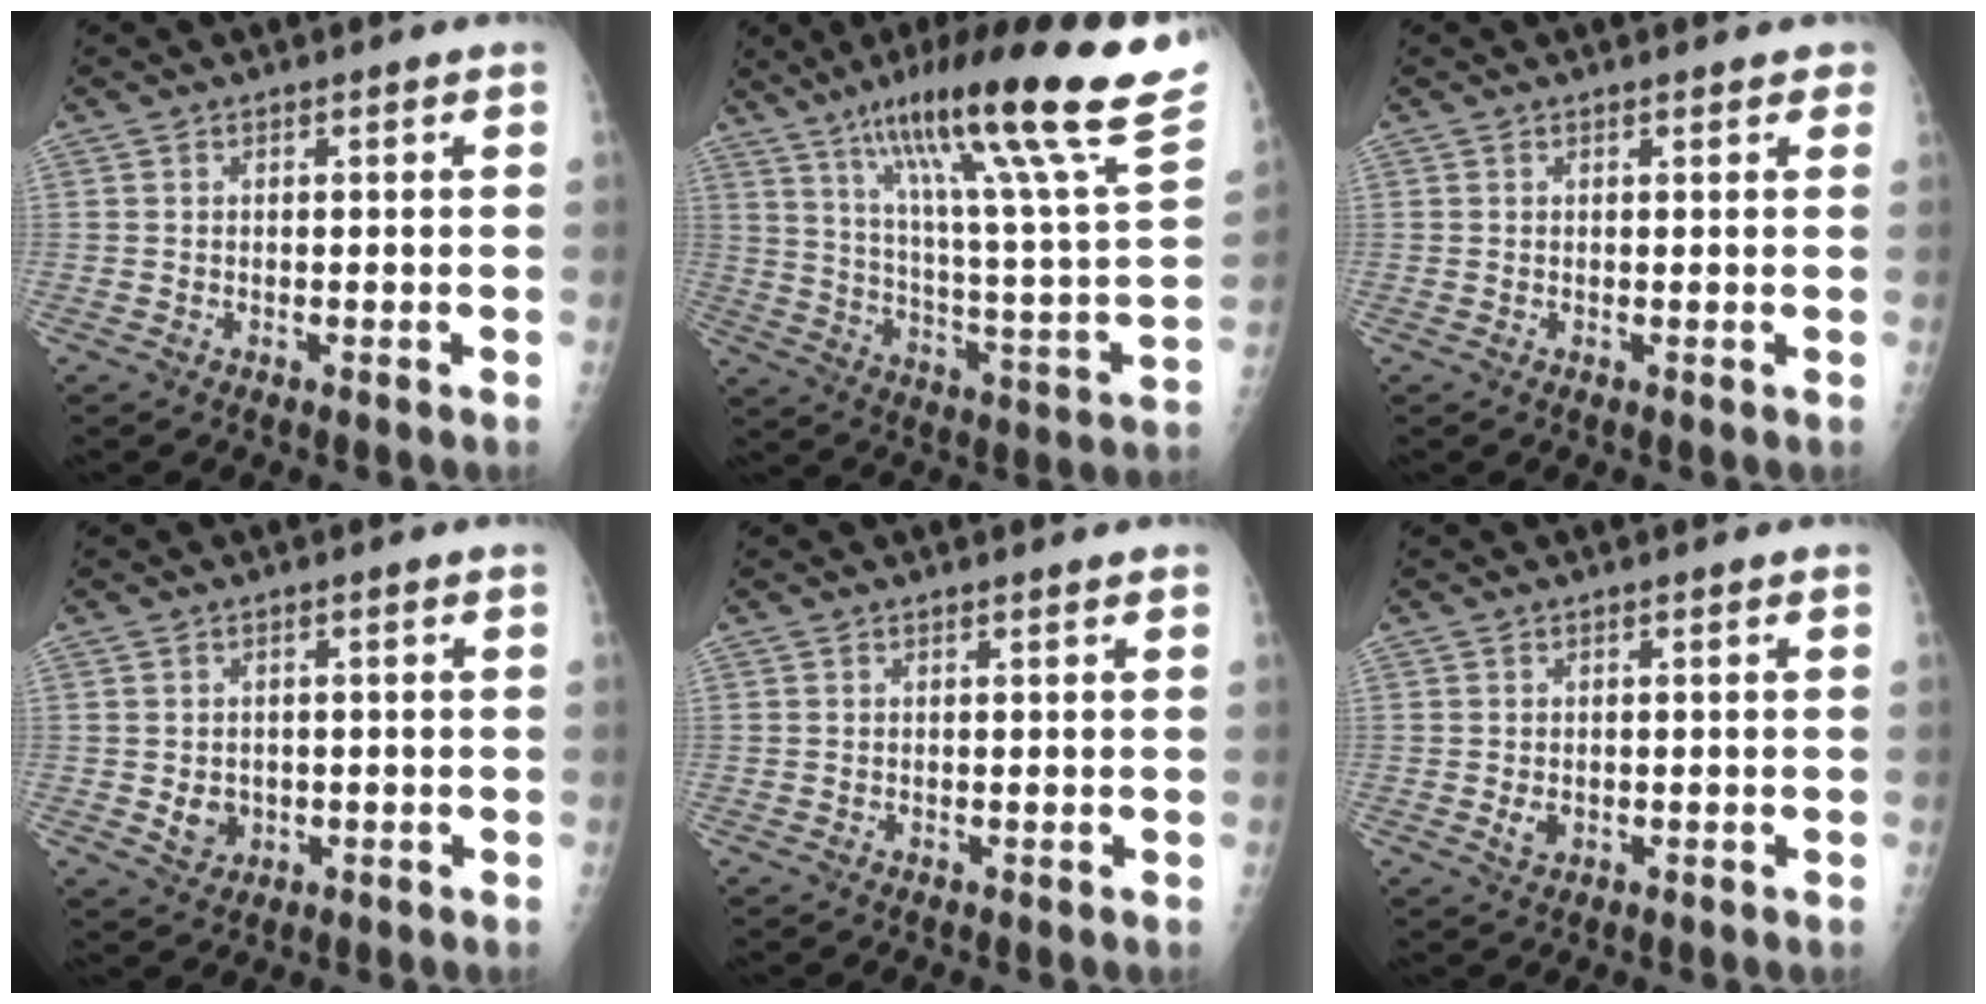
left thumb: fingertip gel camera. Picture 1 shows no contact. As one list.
[{"total": 30.7, "force": [20.0, 2.8, 23.2], "torque": [-0.352, -0.066, 0.303]}, {"total": 1.7, "force": [1.2, 0.8, 1.0], "torque": [-0.001, 0.000, 0.011]}, {"total": 3.4, "force": [-0.4, 2.9, 1.7], "torque": [-0.015, 0.000, 0.004]}, {"total": 0.5, "force": [0.4, 0.0, 0.3], "torque": [-0.007, 0.000, 0.006]}, {"total": 1.9, "force": [-0.2, 1.3, 1.3], "torque": [-0.019, -0.002, 0.001]}]